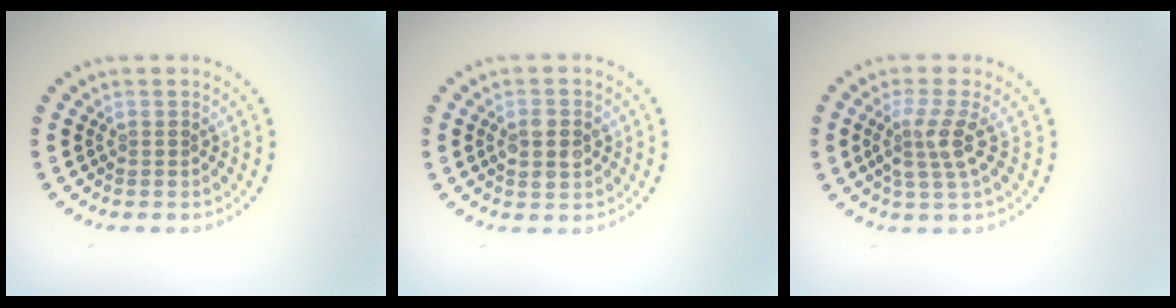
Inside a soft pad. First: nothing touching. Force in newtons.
{"total": 2.6, "press": 2.6, "slide": 0.1}
{"total": 2.8, "press": 2.1, "slide": 1.8}